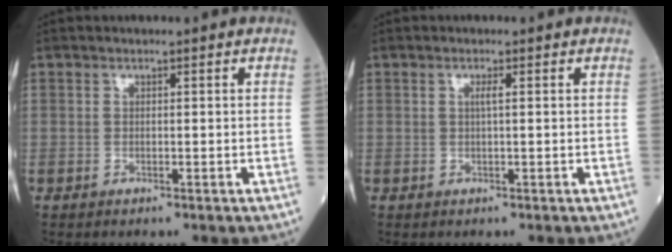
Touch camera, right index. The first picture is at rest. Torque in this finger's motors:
{"motor_torque": [0.44, 0.05, 0.12, 0.04]}